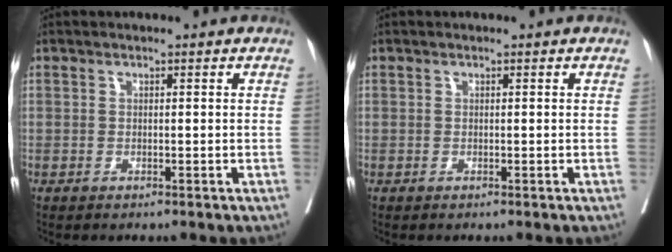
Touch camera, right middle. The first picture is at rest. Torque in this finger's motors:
{"motor_torque": [0.00, 0.00, 0.00, 0.00]}